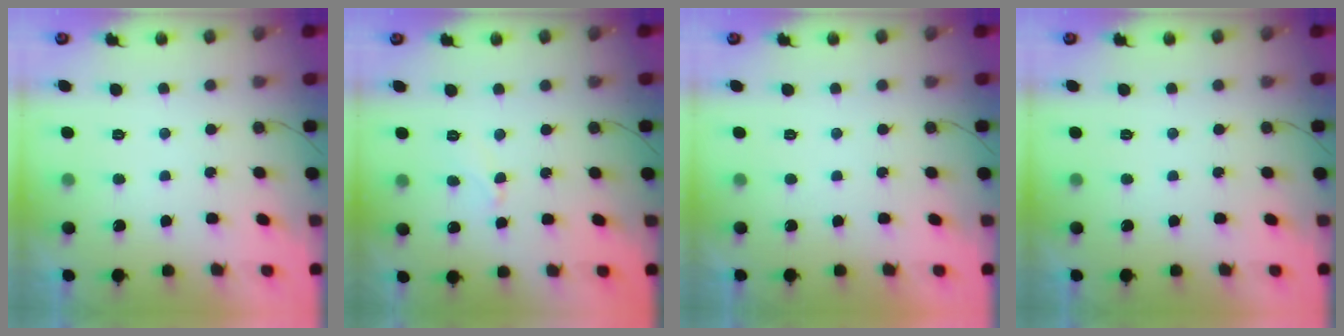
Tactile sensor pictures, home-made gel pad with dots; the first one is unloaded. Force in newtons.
{"total": 4.1, "press": 4.1, "slide": 0.5}
{"total": 1.7, "press": 1.7, "slide": 0.0}
{"total": 0.0}